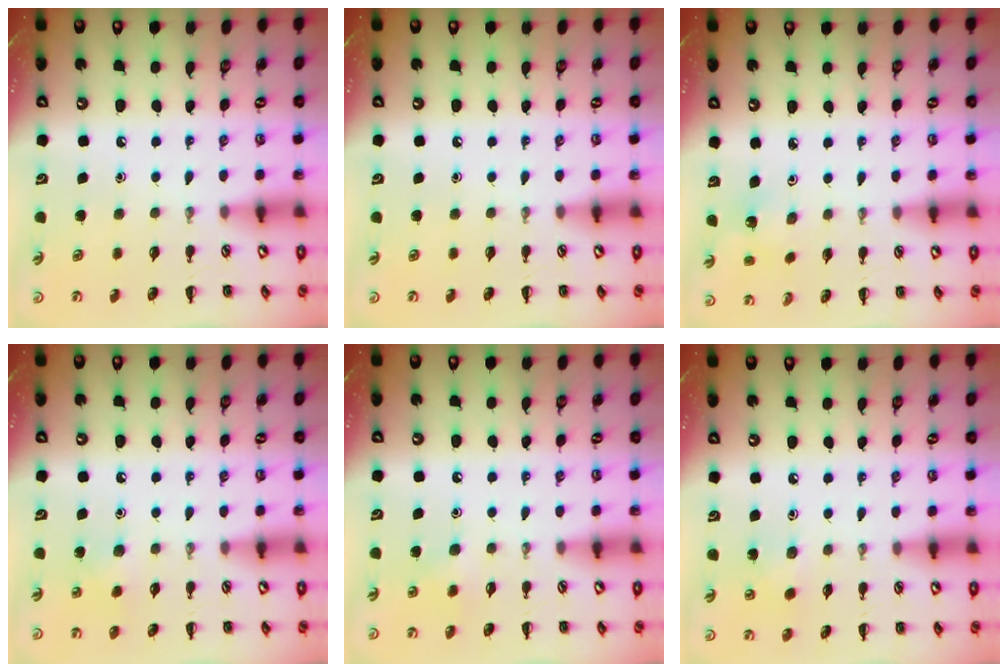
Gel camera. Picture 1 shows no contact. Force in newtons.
{"total": 0.0}
{"total": 1.6, "press": 1.5, "slide": 0.7}
{"total": 5.5, "press": 5.2, "slide": 1.6}
{"total": 5.2, "press": 4.9, "slide": 1.6}
{"total": 3.8, "press": 3.6, "slide": 1.1}